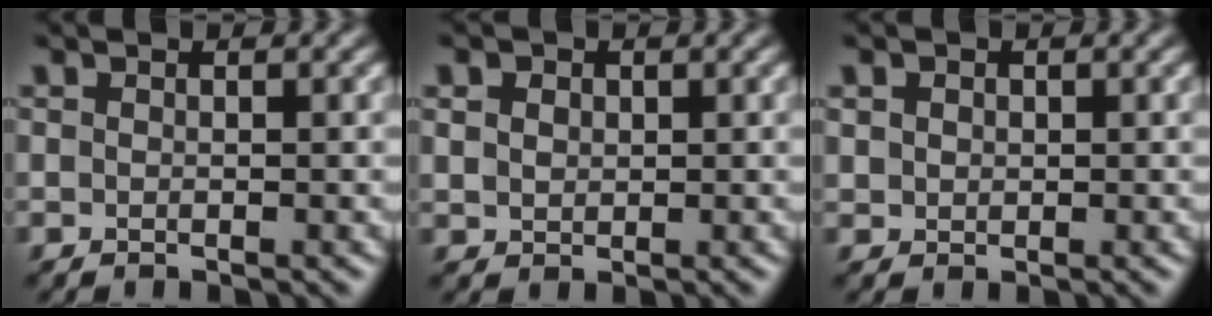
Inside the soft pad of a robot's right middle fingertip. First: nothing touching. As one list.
[{"total": 2.5, "force": [1.2, 1.9, 1.2], "torque": [-0.030, 0.010, 0.019]}, {"total": 1.4, "force": [0.6, 1.2, 0.4], "torque": [-0.008, 0.002, 0.012]}]